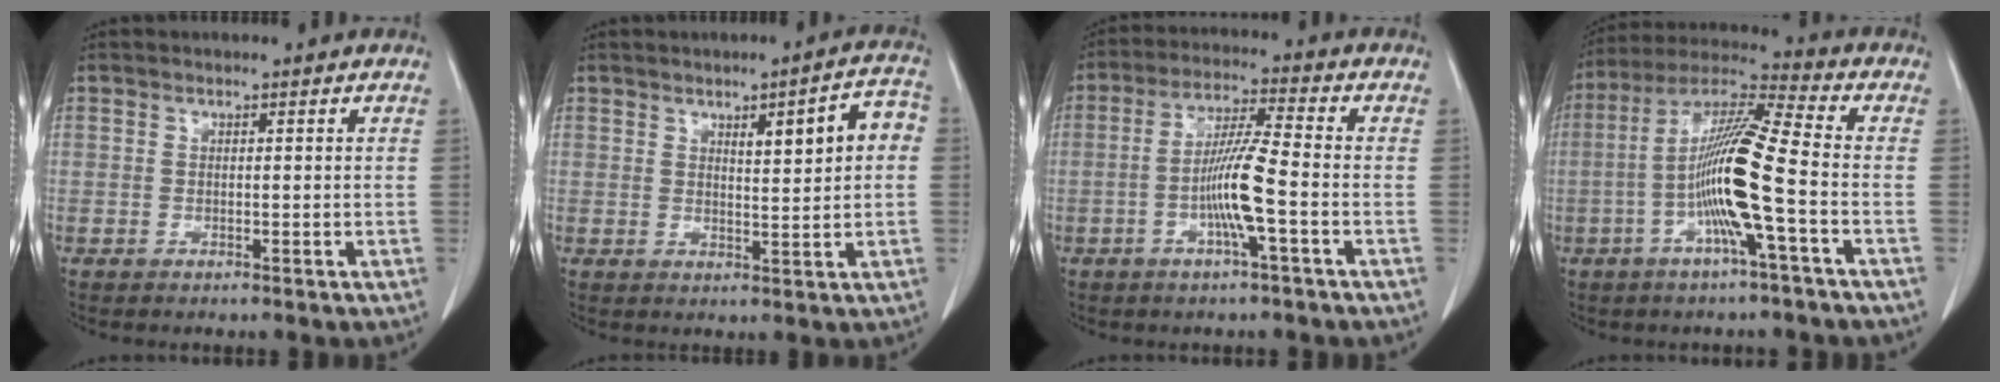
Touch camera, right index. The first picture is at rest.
{"total": 6.9, "force": [1.5, 1.3, 6.6], "torque": [-0.089, 0.018, 0.022]}
{"total": 8.3, "force": [-2.2, -0.2, 8.0], "torque": [-0.156, 0.005, -0.042]}
{"total": 13.3, "force": [-3.0, -0.4, 12.9], "torque": [-0.248, 0.009, -0.066]}